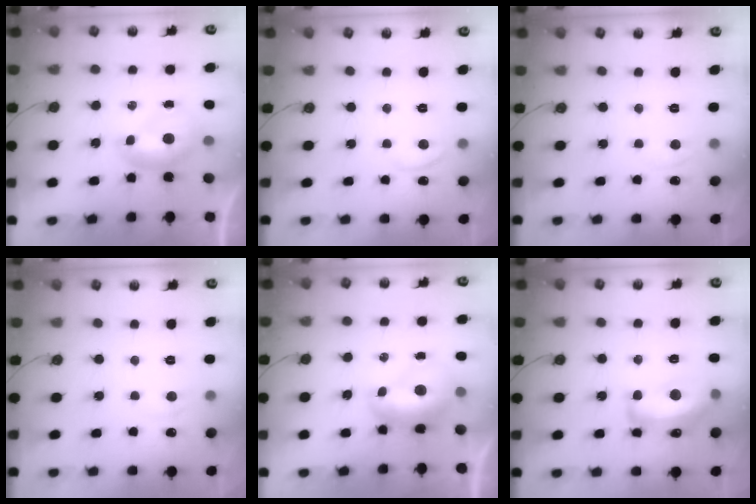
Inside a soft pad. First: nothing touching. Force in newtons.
{"total": 1.3, "press": 1.1, "slide": 0.5}
{"total": 1.1, "press": 1.1, "slide": 0.2}
{"total": 1.0, "press": 0.6, "slide": 0.8}
{"total": 1.9, "press": 1.8, "slide": 0.6}
{"total": 10.7, "press": 10.6, "slide": 1.5}